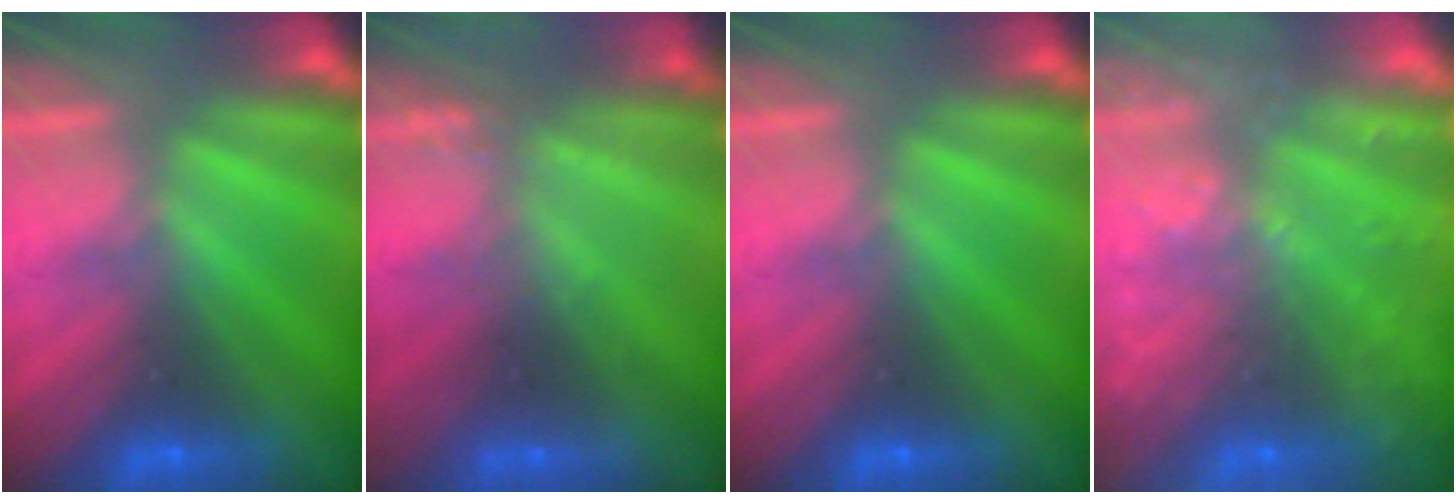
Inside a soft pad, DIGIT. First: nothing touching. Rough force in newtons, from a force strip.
{"total": 2.1}
{"total": 0.0}
{"total": 7.3}